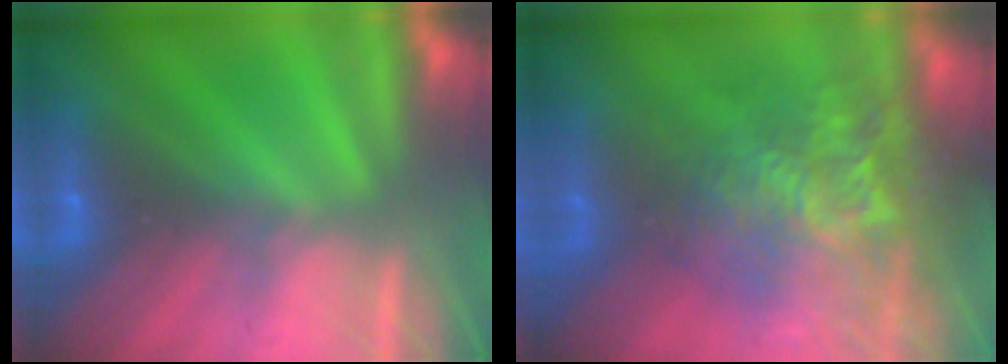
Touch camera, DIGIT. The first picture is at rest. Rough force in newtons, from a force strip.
{"total": 11.4}